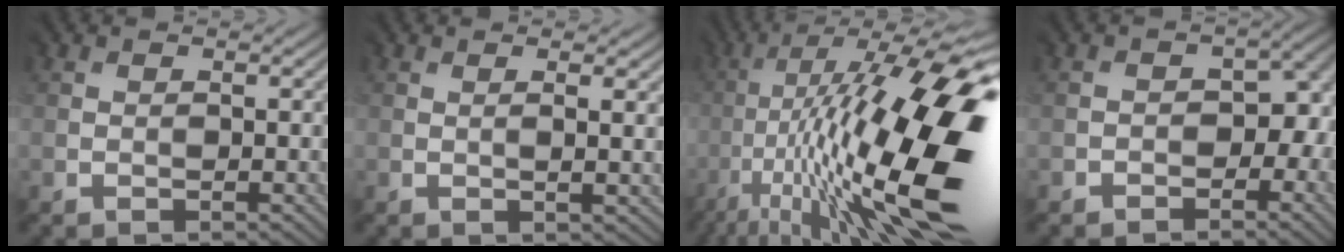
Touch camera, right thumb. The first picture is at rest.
{"total": 2.1, "force": [0.5, 0.3, 2.0], "torque": [-0.033, 0.004, 0.010]}
{"total": 19.4, "force": [-3.0, 5.3, 18.4], "torque": [-0.309, 0.019, -0.055]}
{"total": 4.1, "force": [-1.9, 2.8, 2.3], "torque": [-0.018, -0.004, -0.026]}